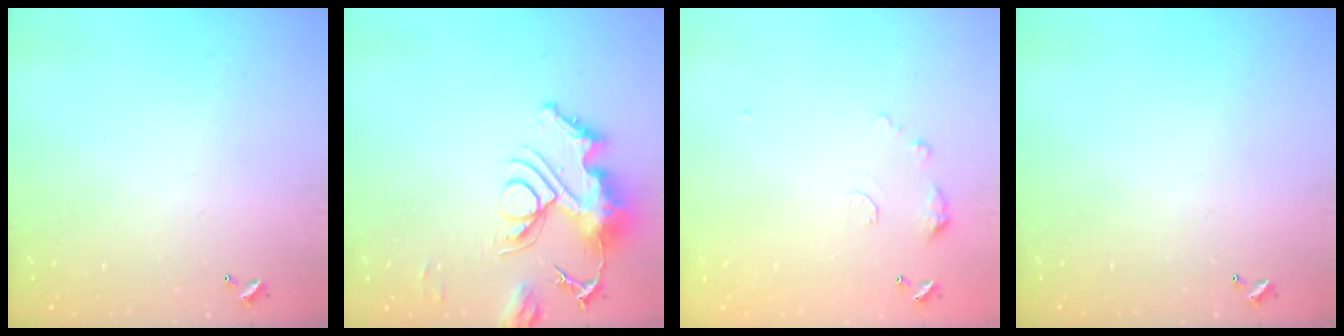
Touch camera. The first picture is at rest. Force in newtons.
{"total": 12.9, "press": 12.8, "slide": 1.4}
{"total": 6.4, "press": 6.4, "slide": 0.7}
{"total": 0.0}